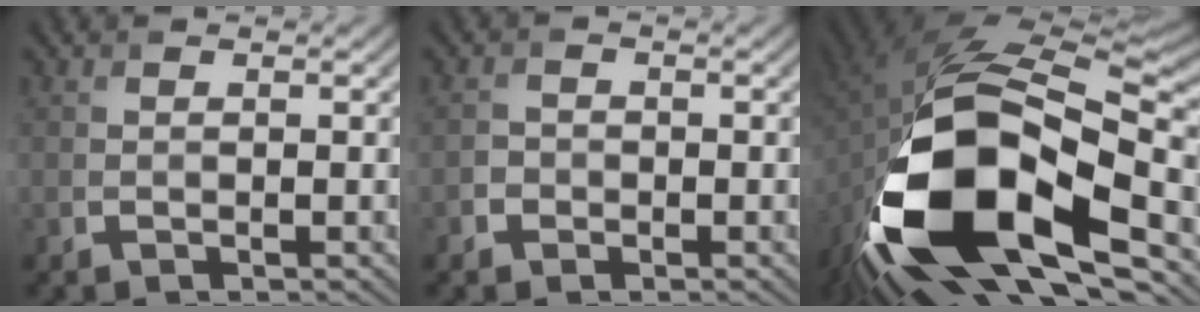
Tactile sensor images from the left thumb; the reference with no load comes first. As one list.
[{"total": 1.7, "force": [-0.8, 1.5, 0.2], "torque": [-0.001, -0.006, -0.018]}, {"total": 20.7, "force": [-7.8, 10.9, 15.8], "torque": [-0.337, -0.046, -0.120]}]